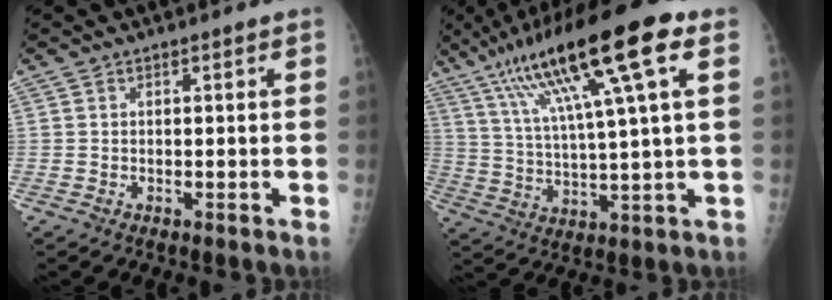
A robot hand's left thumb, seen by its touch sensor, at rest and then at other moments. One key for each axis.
{"total": 19.8, "fx": 9.2, "fy": 2.6, "fz": 17.3, "tx": -0.305, "ty": 0.006, "tz": 0.155}